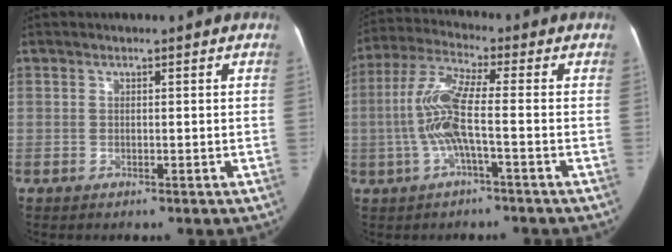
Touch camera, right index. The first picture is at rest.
{"total": 9.0, "force": [-1.4, 0.6, 8.8], "torque": [-0.194, 0.013, -0.036]}